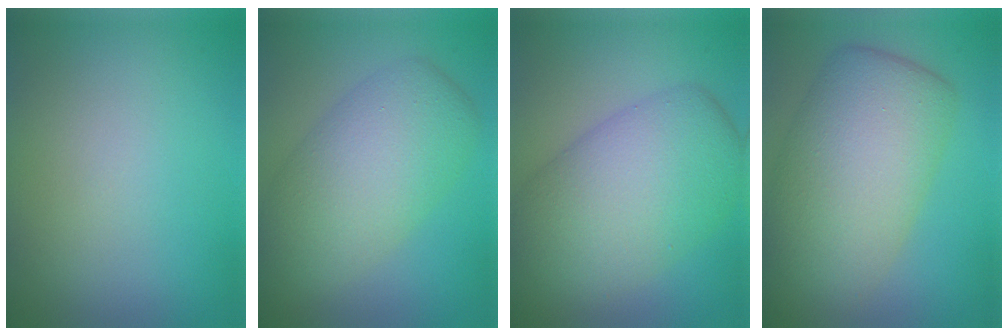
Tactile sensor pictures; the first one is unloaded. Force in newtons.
{"total": 7.3, "press": 7.3, "slide": 0.2}
{"total": 10.5, "press": 10.4, "slide": 0.7}
{"total": 9.8, "press": 9.8, "slide": 0.4}